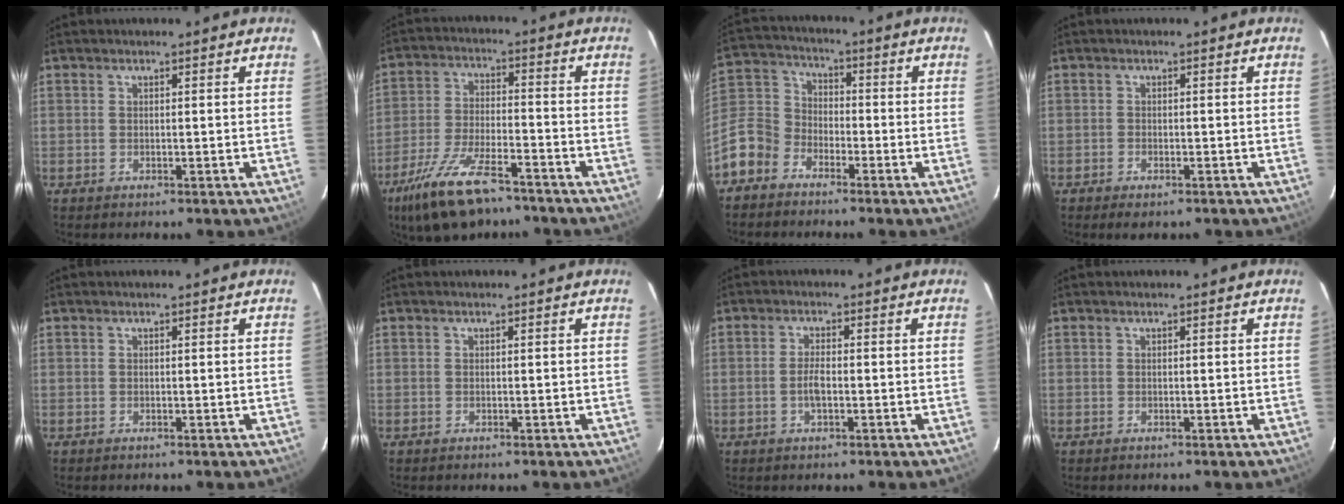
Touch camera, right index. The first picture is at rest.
{"total": 14.6, "force": [-10.5, 5.1, 8.9], "torque": [-0.196, -0.026, -0.190]}
{"total": 11.3, "force": [-6.9, 8.2, 3.5], "torque": [-0.096, 0.037, -0.147]}
{"total": 2.1, "force": [-1.5, 0.9, 1.1], "torque": [-0.029, -0.005, -0.029]}
{"total": 0.0}
{"total": 0.0}
{"total": 3.1, "force": [-0.8, 1.1, 2.8], "torque": [-0.056, 0.001, -0.014]}
{"total": 0.0}